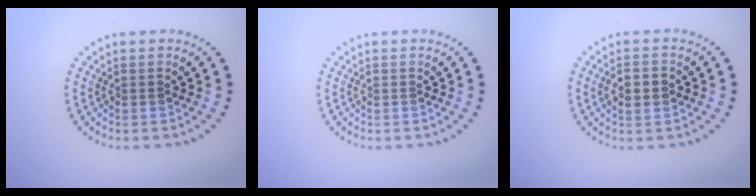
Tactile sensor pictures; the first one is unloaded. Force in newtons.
{"total": 0.0}
{"total": 2.2, "press": 2.2, "slide": 0.1}